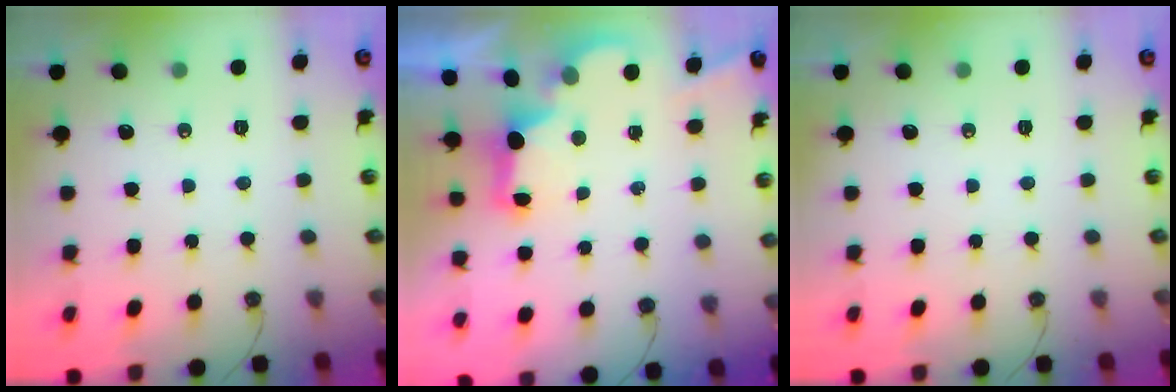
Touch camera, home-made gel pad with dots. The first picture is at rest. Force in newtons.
{"total": 2.7, "press": 2.6, "slide": 0.9}
{"total": 0.0}